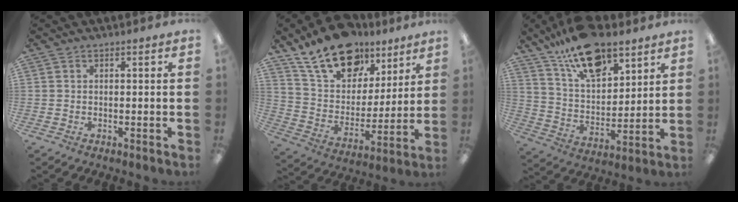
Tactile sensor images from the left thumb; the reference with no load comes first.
{"total": 19.0, "force": [13.3, 11.0, 8.1], "torque": [-0.144, -0.079, 0.243]}
{"total": 17.9, "force": [12.7, 8.1, 9.8], "torque": [-0.174, -0.062, 0.224]}